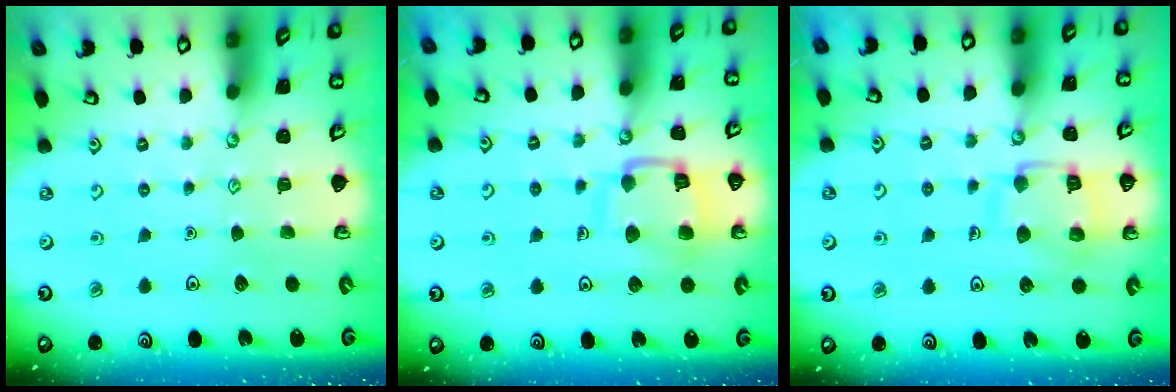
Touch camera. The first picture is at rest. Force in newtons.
{"total": 12.0, "press": 12.0, "slide": 1.2}
{"total": 12.6, "press": 12.5, "slide": 1.3}